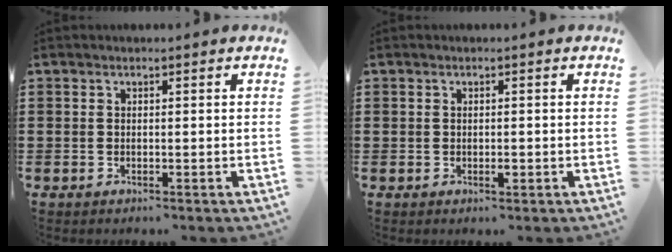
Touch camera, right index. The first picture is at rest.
{"total": 1.1, "force": [-0.2, 0.5, 0.9], "torque": [-0.016, -0.002, -0.004]}